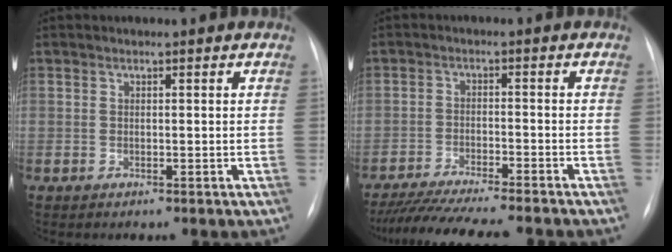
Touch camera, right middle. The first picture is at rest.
{"total": 14.3, "force": [-12.7, 0.8, 6.7], "torque": [-0.104, -0.022, -0.189]}